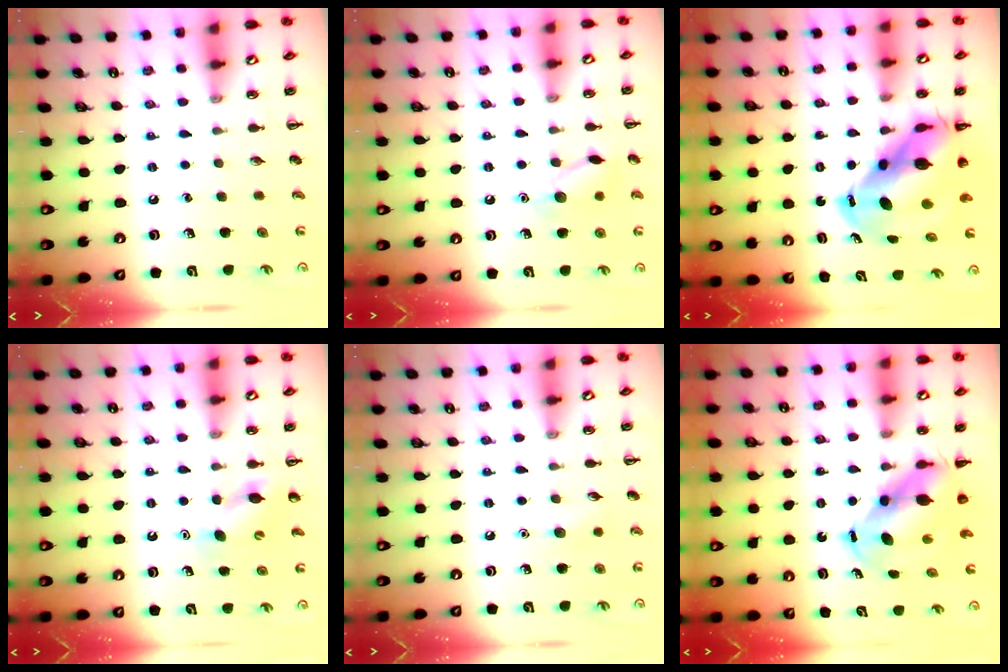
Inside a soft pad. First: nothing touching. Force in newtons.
{"total": 9.9, "press": 9.9, "slide": 0.8}
{"total": 11.6, "press": 11.3, "slide": 2.9}
{"total": 6.8, "press": 6.7, "slide": 1.3}
{"total": 5.0, "press": 4.9, "slide": 1.3}
{"total": 7.2, "press": 6.9, "slide": 2.3}